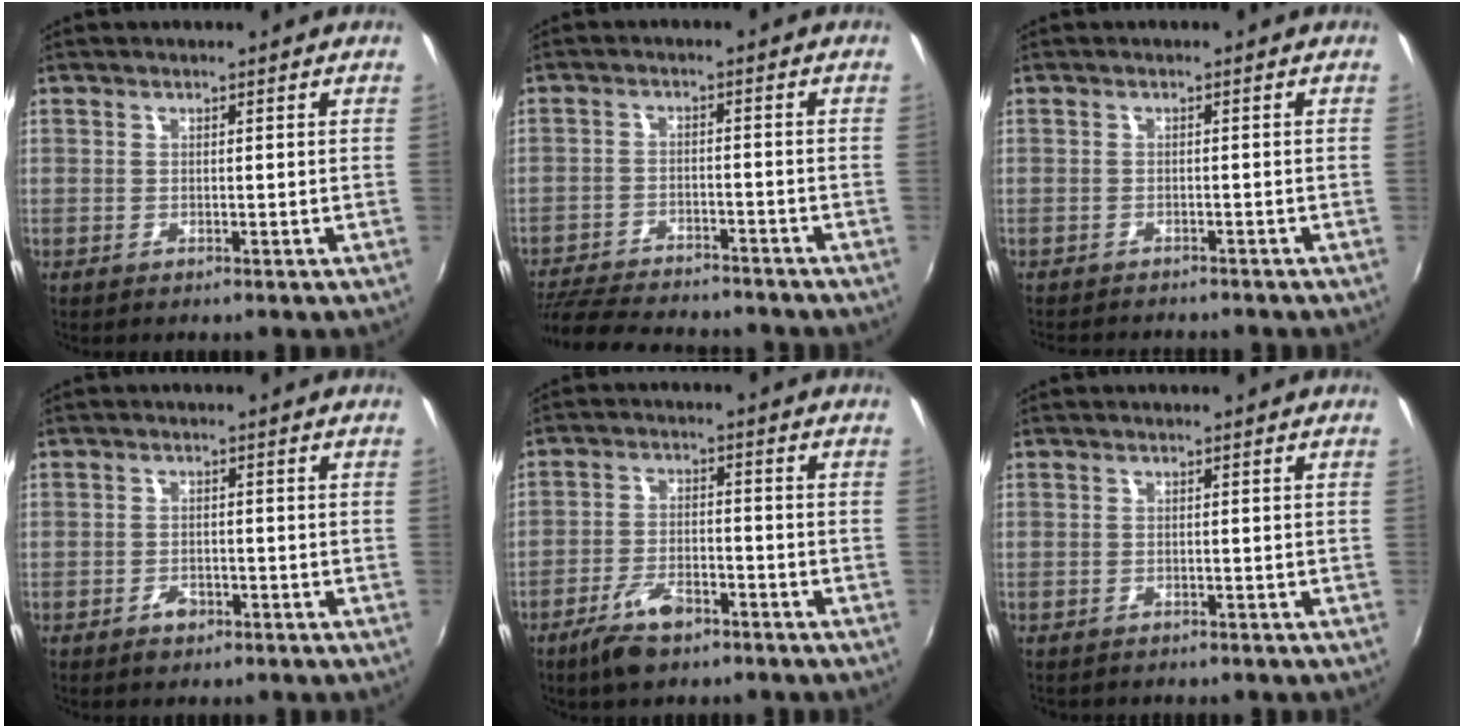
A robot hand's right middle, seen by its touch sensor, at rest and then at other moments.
{"total": 16.0, "force": [-14.1, 3.8, 6.5], "torque": [-0.145, -0.021, -0.217]}
{"total": 5.1, "force": [-4.8, 1.1, 1.5], "torque": [-0.043, -0.016, -0.072]}
{"total": 2.6, "force": [-1.7, 1.5, 1.1], "torque": [-0.022, 0.000, -0.029]}
{"total": 7.7, "force": [-5.4, 3.1, 4.6], "torque": [-0.106, -0.006, -0.096]}
{"total": 1.0, "force": [-0.9, 0.5, 0.1], "torque": [-0.008, -0.002, -0.013]}